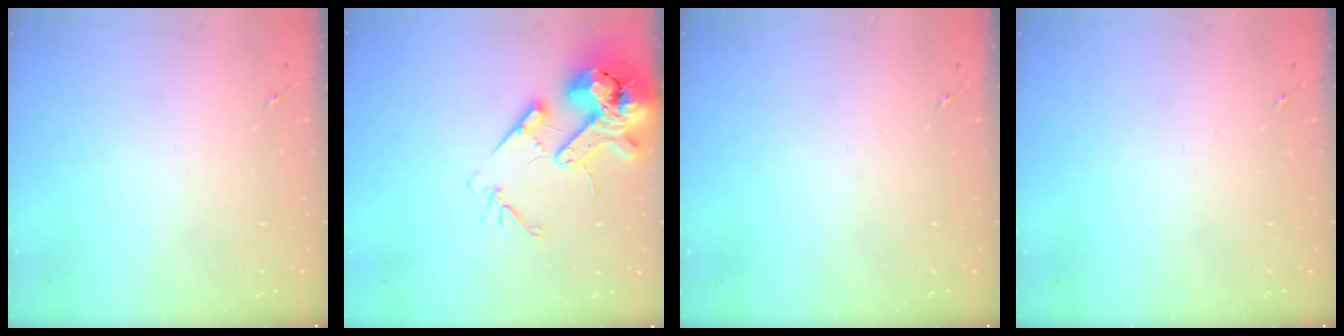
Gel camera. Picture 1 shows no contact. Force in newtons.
{"total": 16.8, "press": 16.6, "slide": 2.5}
{"total": 0.0}
{"total": 0.0}